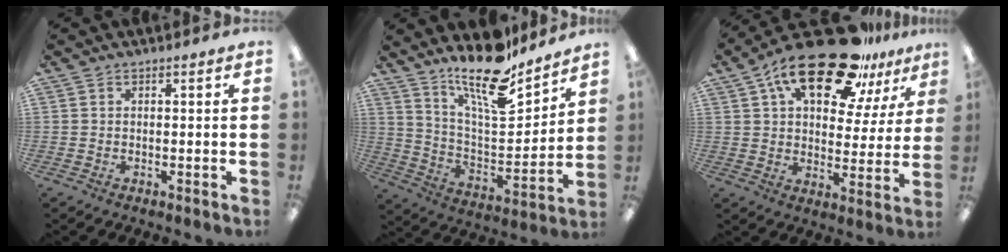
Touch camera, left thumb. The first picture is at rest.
{"total": 17.0, "force": [13.9, 4.7, 8.8], "torque": [-0.156, -0.097, 0.236]}
{"total": 22.3, "force": [14.4, 9.4, 14.1], "torque": [-0.236, -0.072, 0.244]}